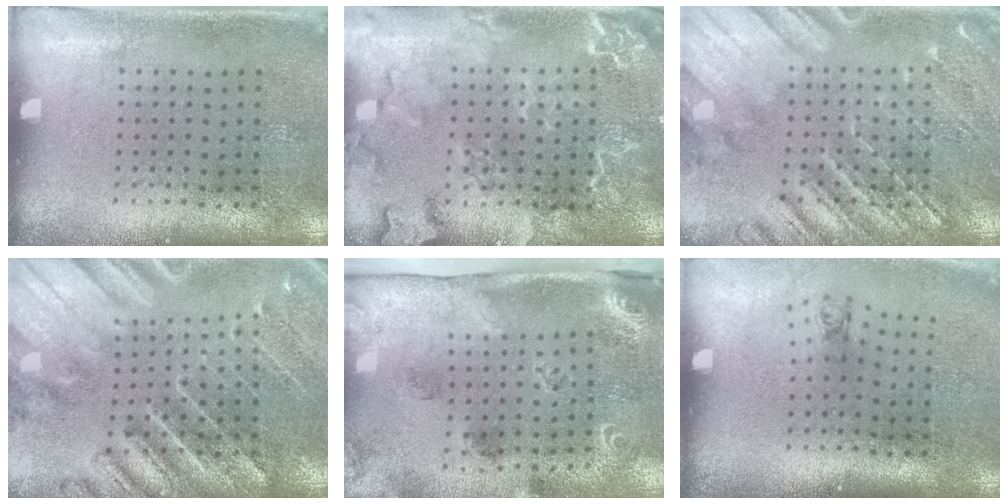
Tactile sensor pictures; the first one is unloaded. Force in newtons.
{"total": 2.5, "press": 2.5, "slide": 0.4}
{"total": 4.7, "press": 4.7, "slide": 0.6}
{"total": 3.2, "press": 3.0, "slide": 1.0}
{"total": 1.9, "press": 1.8, "slide": 0.6}
{"total": 0.7, "press": 0.3, "slide": 0.7}